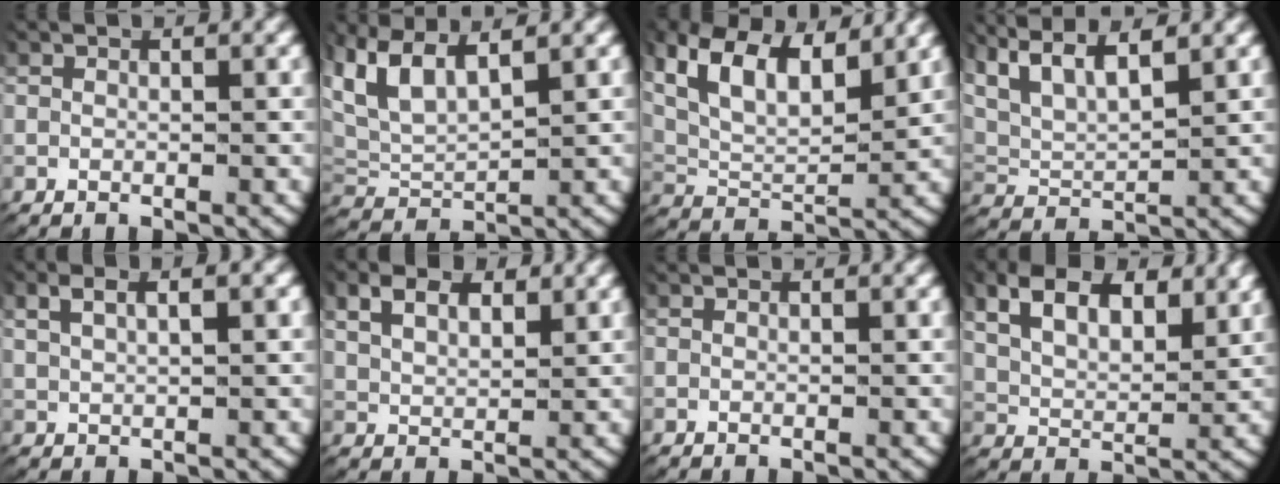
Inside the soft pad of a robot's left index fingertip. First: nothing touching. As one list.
[{"total": 7.5, "force": [2.1, 5.6, 4.4], "torque": [-0.136, -0.015, 0.041]}, {"total": 9.3, "force": [3.7, 5.8, 6.2], "torque": [-0.135, -0.013, 0.070]}, {"total": 7.9, "force": [3.9, 5.1, 4.7], "torque": [-0.116, -0.005, 0.063]}, {"total": 2.5, "force": [1.4, 0.8, 1.9], "torque": [-0.035, 0.008, 0.031]}, {"total": 3.4, "force": [2.2, 1.9, 1.7], "torque": [-0.038, -0.004, 0.045]}, {"total": 0.0}, {"total": 8.1, "force": [3.9, 5.4, 4.5], "torque": [-0.092, 0.002, 0.057]}]